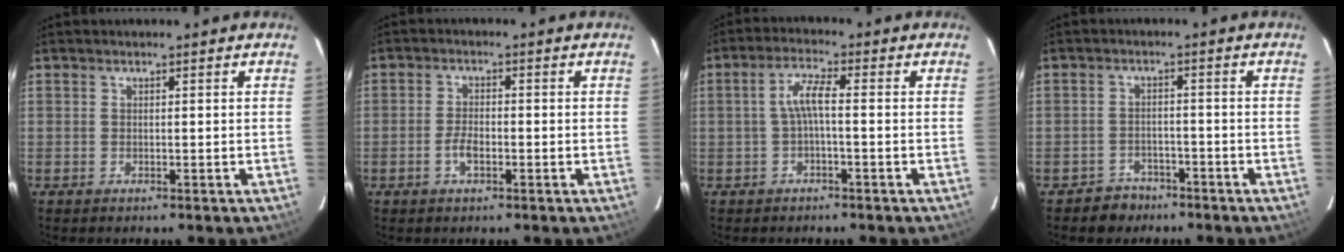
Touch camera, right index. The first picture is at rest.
{"total": 3.2, "force": [-1.4, 1.4, 2.5], "torque": [-0.055, 0.003, -0.026]}
{"total": 3.9, "force": [-0.7, 0.6, 3.8], "torque": [-0.080, 0.010, -0.013]}
{"total": 4.4, "force": [-3.3, 2.9, 0.2], "torque": [-0.016, 0.017, -0.048]}